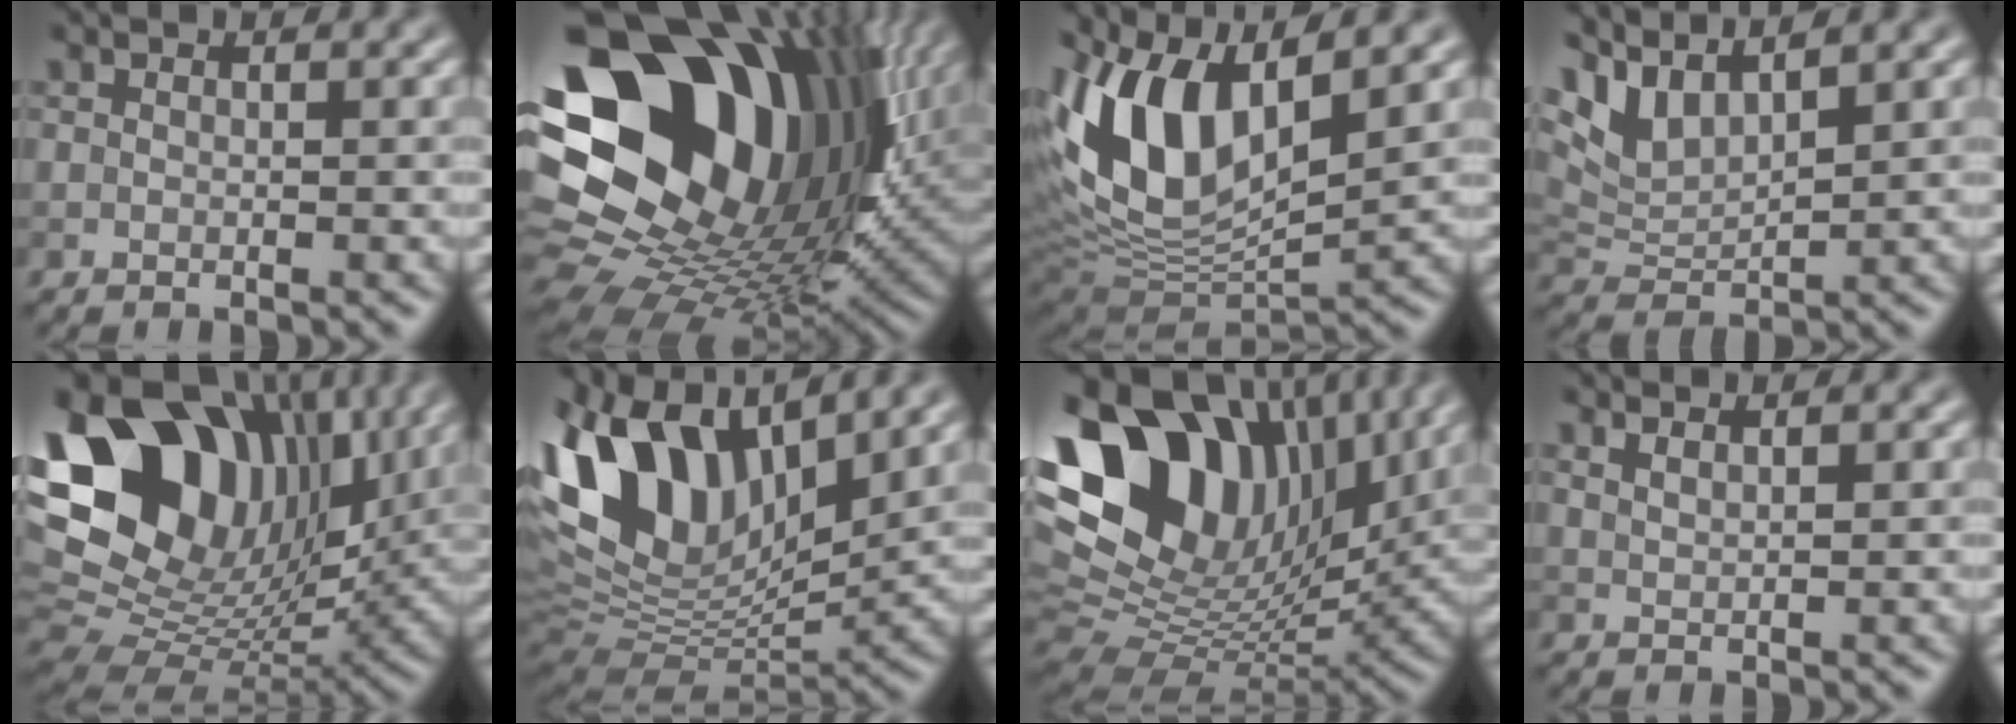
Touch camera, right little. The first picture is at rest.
{"total": 21.2, "force": [6.3, 14.9, 13.7], "torque": [-0.270, -0.005, 0.136]}
{"total": 12.6, "force": [4.2, 6.0, 10.3], "torque": [-0.214, 0.007, 0.071]}
{"total": 4.9, "force": [3.7, 1.7, 2.8], "torque": [-0.071, 0.001, 0.077]}
{"total": 17.6, "force": [6.3, 12.1, 11.1], "torque": [-0.217, 0.025, 0.114]}
{"total": 14.1, "force": [6.0, 8.0, 9.9], "torque": [-0.208, 0.023, 0.110]}
{"total": 16.7, "force": [6.6, 10.6, 11.0], "torque": [-0.218, 0.032, 0.116]}
{"total": 1.2, "force": [1.0, 0.3, 0.5], "torque": [-0.010, -0.003, 0.017]}